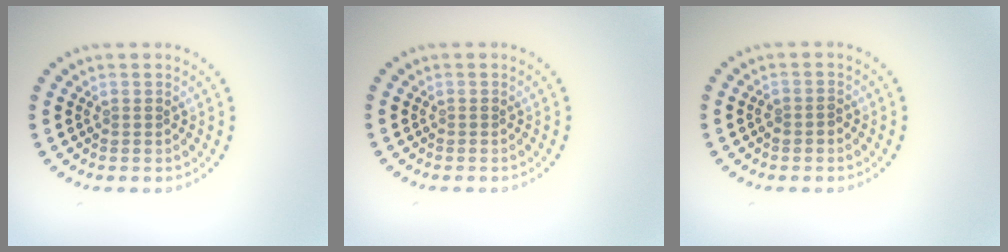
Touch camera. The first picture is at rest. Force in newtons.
{"total": 0.0}
{"total": 0.8, "press": 0.7, "slide": 0.4}